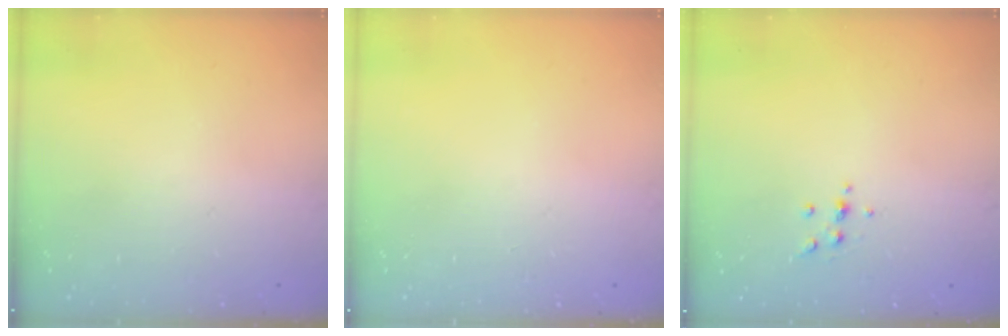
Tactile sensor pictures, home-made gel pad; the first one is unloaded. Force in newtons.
{"total": 0.0}
{"total": 3.6, "press": 3.5, "slide": 0.9}